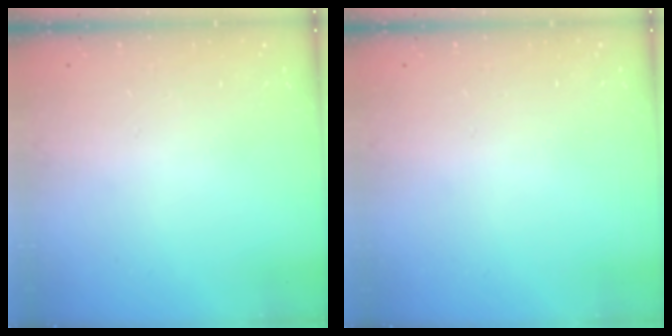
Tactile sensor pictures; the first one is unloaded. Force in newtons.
{"total": 0.0}